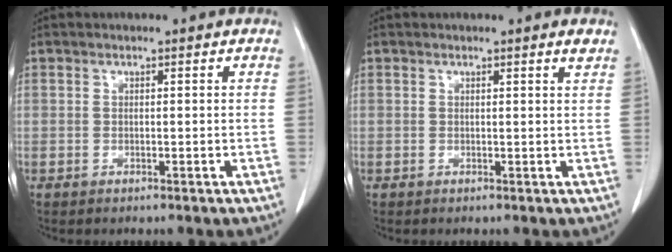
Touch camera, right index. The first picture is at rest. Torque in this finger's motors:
{"motor_torque": [0.05, -0.04, -0.01, 0.00]}